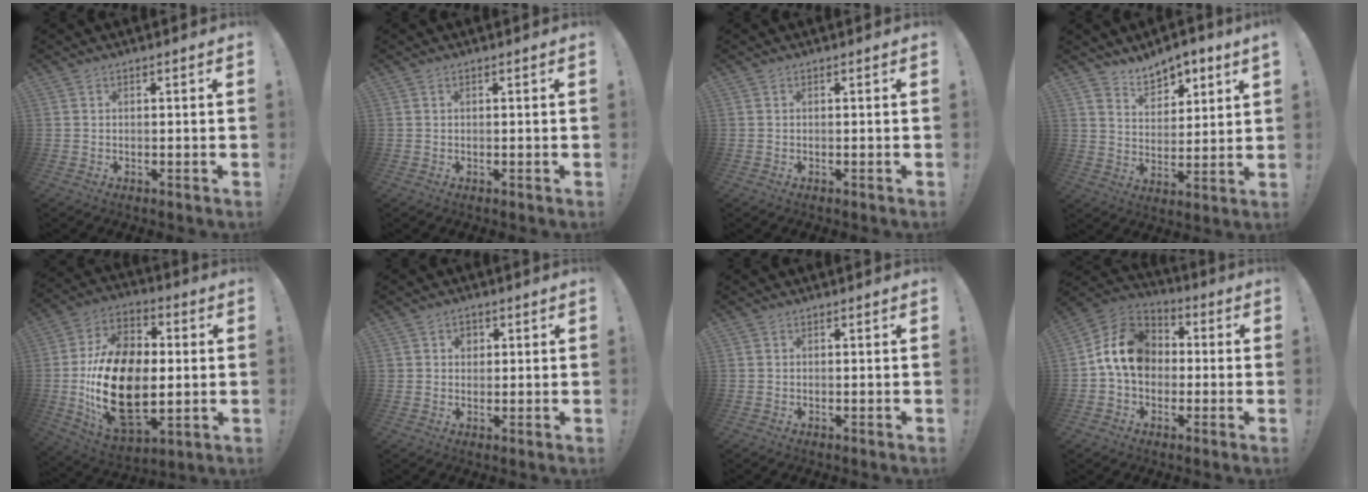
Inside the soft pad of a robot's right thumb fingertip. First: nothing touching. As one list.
[{"total": 0.0}, {"total": 0.0}, {"total": 8.0, "force": [6.7, 3.7, 2.1], "torque": [-0.026, -0.053, 0.124]}, {"total": 25.1, "force": [-2.3, 16.0, 19.3], "torque": [-0.389, 0.008, -0.029]}, {"total": 3.0, "force": [0.8, 2.8, 0.9], "torque": [-0.009, 0.000, 0.013]}, {"total": 0.0}, {"total": 14.2, "force": [1.1, 11.3, 8.6], "torque": [-0.140, 0.020, 0.029]}]